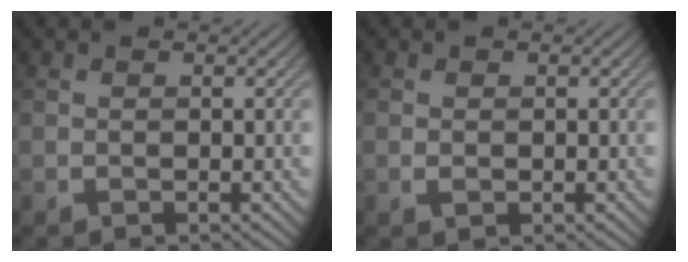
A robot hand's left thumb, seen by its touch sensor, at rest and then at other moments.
{"total": 0.8, "force": [-0.1, 0.6, 0.5], "torque": [-0.012, -0.004, -0.003]}